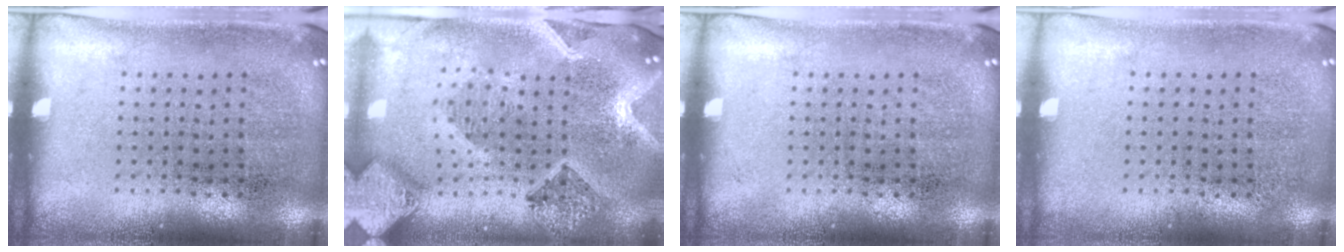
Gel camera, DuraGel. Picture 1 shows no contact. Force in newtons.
{"total": 3.9, "press": 3.1, "slide": 2.3}
{"total": 0.0}
{"total": 0.0}